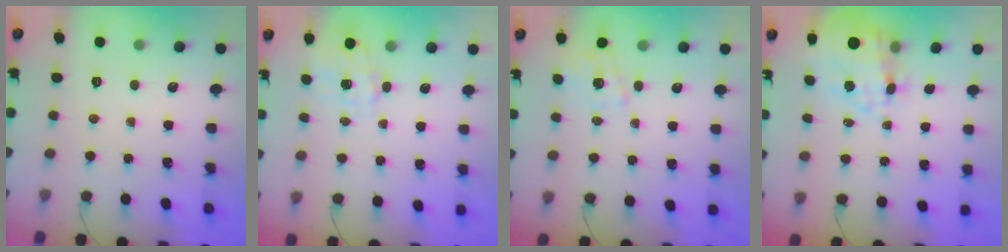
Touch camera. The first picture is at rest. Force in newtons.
{"total": 6.2, "press": 6.1, "slide": 0.9}
{"total": 1.0, "press": 0.7, "slide": 0.7}
{"total": 13.5, "press": 13.0, "slide": 3.4}